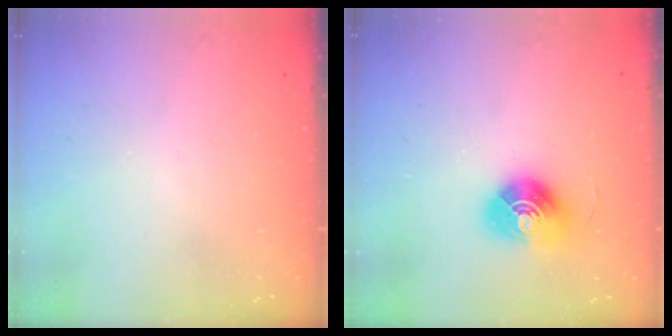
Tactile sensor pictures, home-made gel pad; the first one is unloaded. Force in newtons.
{"total": 10.4, "press": 10.4, "slide": 0.3}